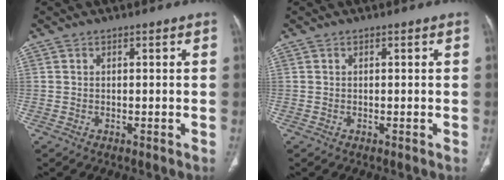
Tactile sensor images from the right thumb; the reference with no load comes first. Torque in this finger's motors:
{"motor_torque": [-0.01, 0.01, -0.07, 0.07, 0.00]}